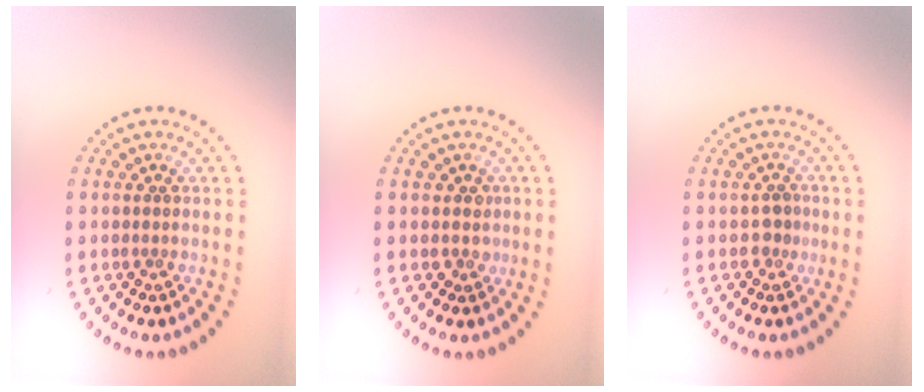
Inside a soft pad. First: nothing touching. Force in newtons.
{"total": 1.1, "press": 0.8, "slide": 0.7}
{"total": 1.1, "press": 1.0, "slide": 0.5}